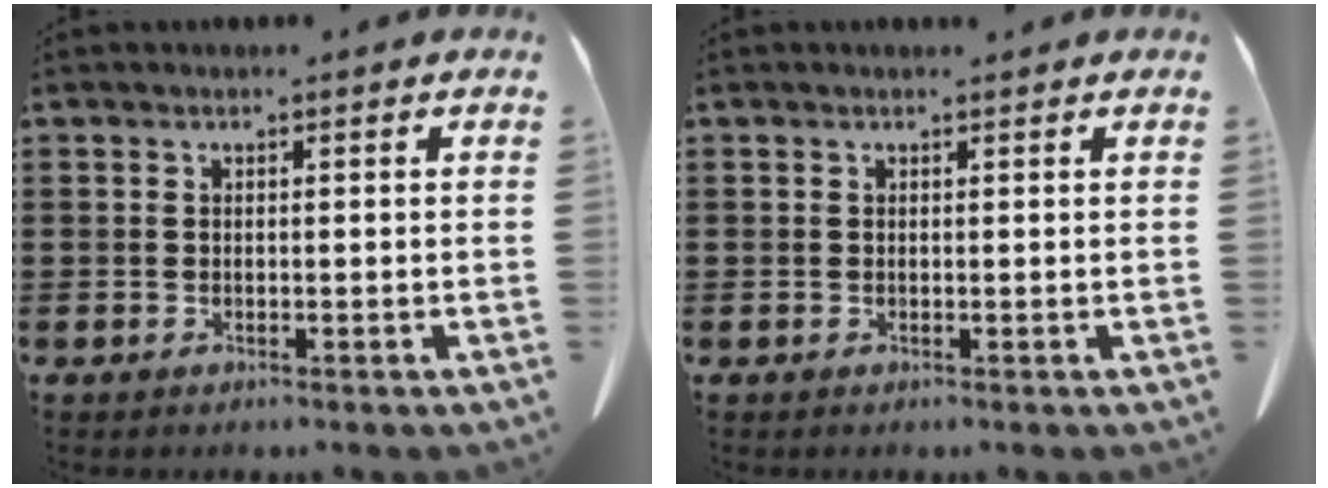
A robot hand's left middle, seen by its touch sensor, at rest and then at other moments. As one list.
[{"total": 0.0}]